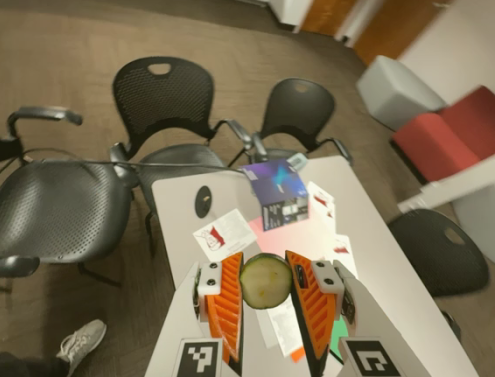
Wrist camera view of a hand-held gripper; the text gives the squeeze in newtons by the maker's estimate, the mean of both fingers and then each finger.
{"total": 14.6, "left": 15.3, "right": 13.9}